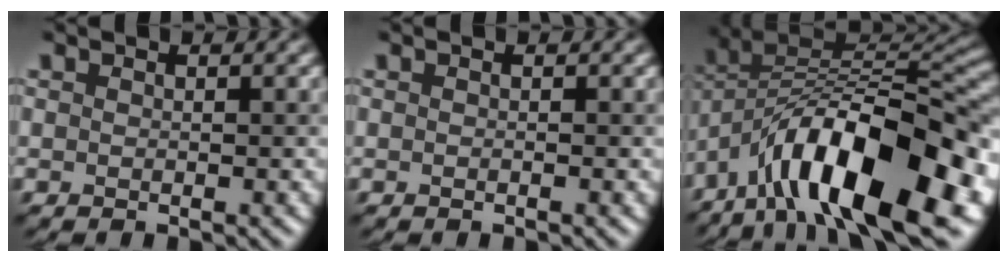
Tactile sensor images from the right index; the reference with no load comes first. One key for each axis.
{"total": 0.0}
{"total": 15.4, "fx": -7.1, "fy": 6.5, "fz": 12.1, "tx": -0.184, "ty": 0.033, "tz": -0.132}